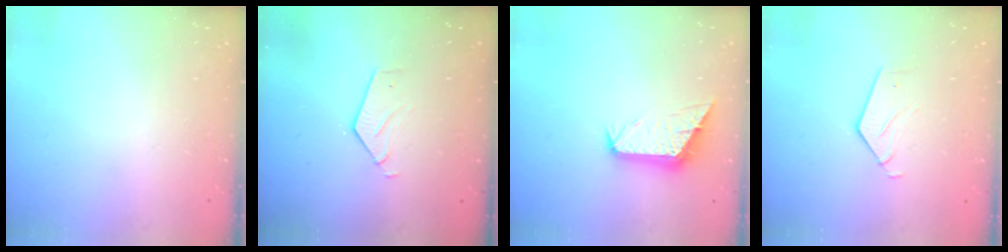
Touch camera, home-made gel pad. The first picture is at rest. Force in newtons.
{"total": 3.2, "press": 3.2, "slide": 0.2}
{"total": 10.8, "press": 10.8, "slide": 0.4}
{"total": 3.0, "press": 3.0, "slide": 0.2}